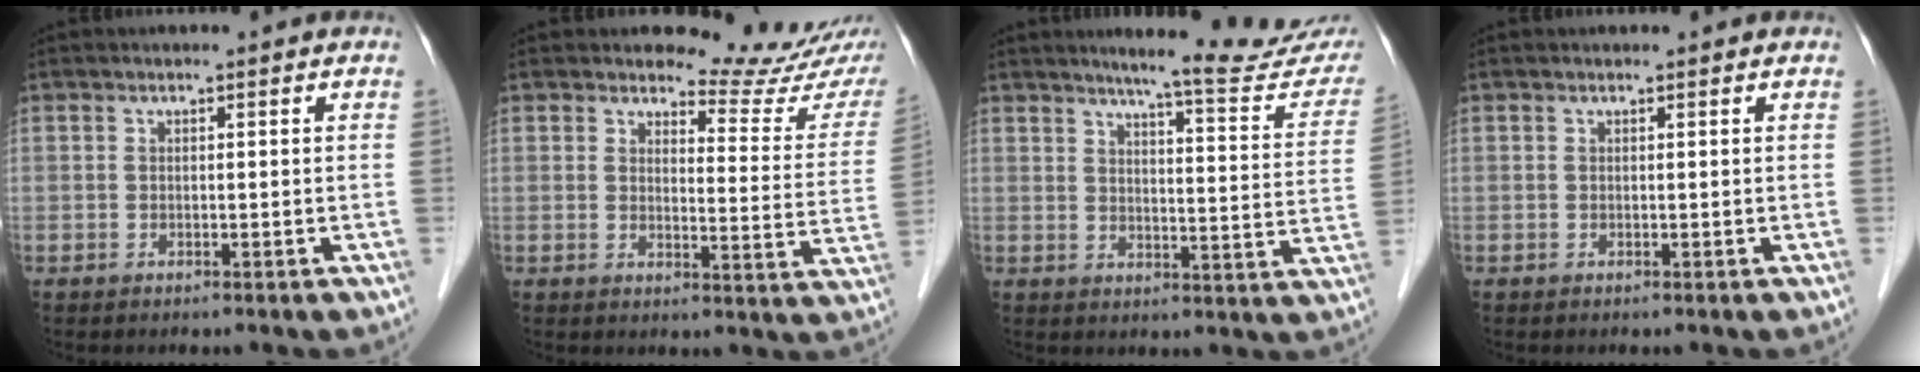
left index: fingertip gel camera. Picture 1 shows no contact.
{"total": 10.3, "force": [10.1, 1.0, 1.9], "torque": [-0.010, -0.068, 0.101]}
{"total": 16.2, "force": [14.5, 0.6, 7.2], "torque": [-0.084, -0.053, 0.165]}
{"total": 0.7, "force": [0.7, 0.2, 0.1], "torque": [-0.008, 0.011, 0.008]}